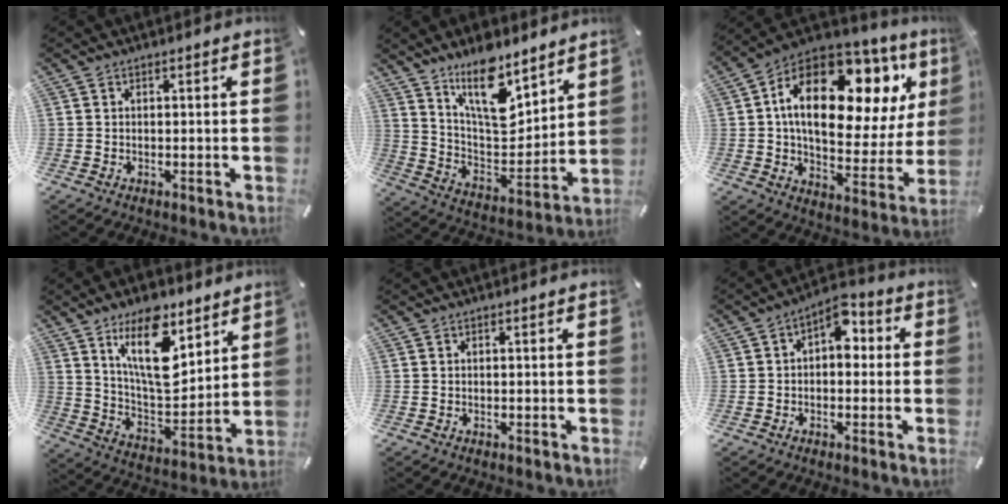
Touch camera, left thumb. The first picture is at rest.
{"total": 16.3, "force": [11.6, 7.3, 8.9], "torque": [-0.153, -0.074, 0.208]}
{"total": 24.0, "force": [10.0, 13.0, 17.5], "torque": [-0.270, -0.053, 0.167]}
{"total": 18.4, "force": [10.4, 8.8, 12.4], "torque": [-0.218, -0.048, 0.178]}
{"total": 0.0}
{"total": 6.5, "force": [1.5, 4.1, 4.8], "torque": [-0.065, -0.004, 0.020]}